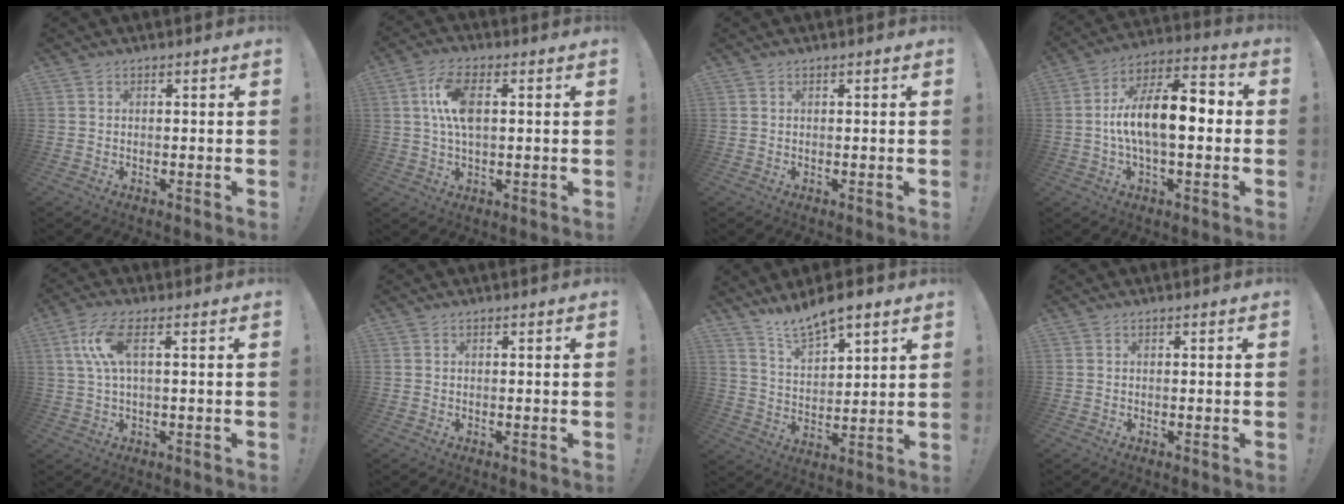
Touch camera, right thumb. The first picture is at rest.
{"total": 10.3, "force": [1.8, 4.9, 8.9], "torque": [-0.177, 0.000, 0.032]}
{"total": 0.0}
{"total": 15.2, "force": [-0.9, 6.5, 13.8], "torque": [-0.236, 0.003, -0.024]}
{"total": 8.6, "force": [2.2, 2.5, 7.9], "torque": [-0.152, 0.001, 0.042]}
{"total": 0.0}
{"total": 10.1, "force": [8.7, 3.1, 3.9], "torque": [-0.080, -0.057, 0.163]}
{"total": 0.0}